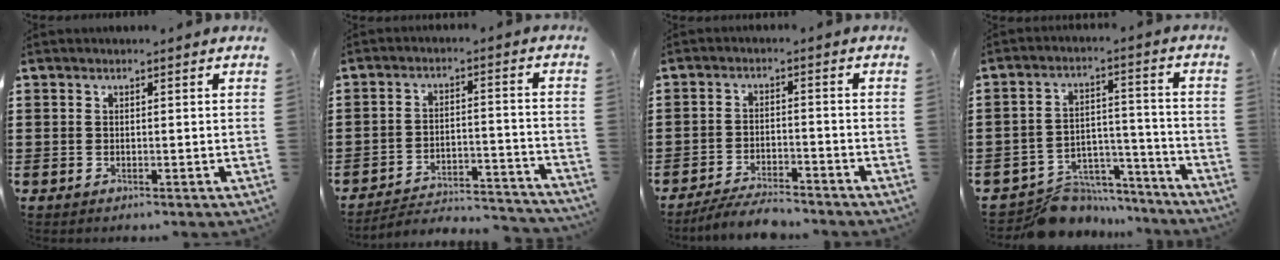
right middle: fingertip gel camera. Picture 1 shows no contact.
{"total": 3.6, "force": [-3.5, 0.5, 1.0], "torque": [-0.031, -0.002, -0.079]}
{"total": 4.8, "force": [-4.5, 0.6, 1.5], "torque": [-0.023, 0.003, -0.088]}
{"total": 8.1, "force": [-7.6, 2.6, 1.1], "torque": [-0.013, 0.031, -0.145]}